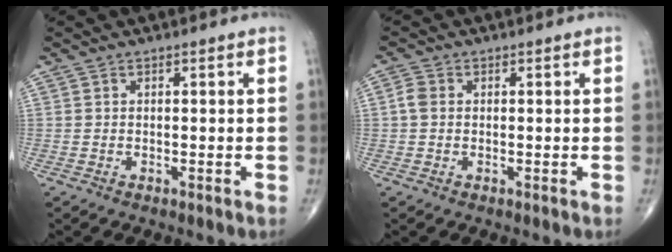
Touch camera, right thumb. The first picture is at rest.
{"total": 2.2, "force": [0.1, 1.7, 1.4], "torque": [-0.029, 0.007, -0.001]}